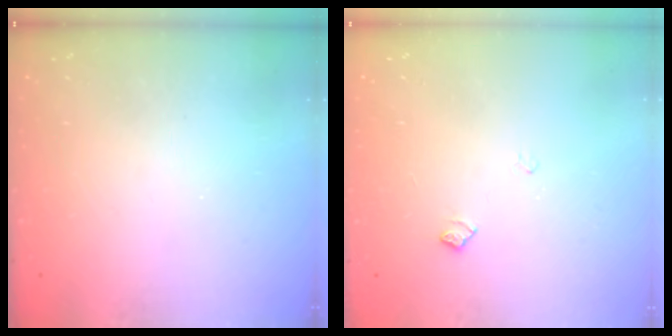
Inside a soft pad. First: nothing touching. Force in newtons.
{"total": 5.2, "press": 5.2, "slide": 0.5}